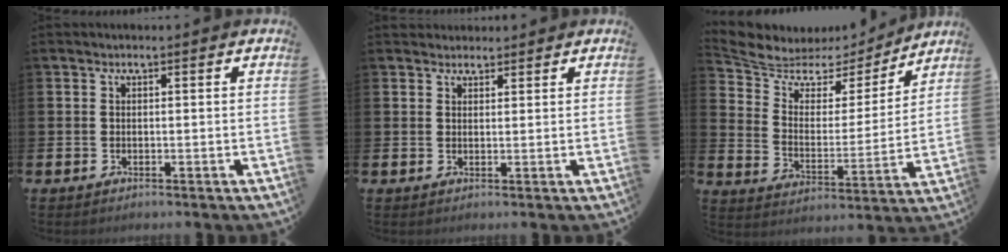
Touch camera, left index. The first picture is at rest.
{"total": 2.0, "force": [1.9, 0.7, -0.1], "torque": [0.014, -0.006, 0.033]}
{"total": 5.9, "force": [5.1, 2.8, 1.0], "torque": [-0.056, -0.041, 0.081]}